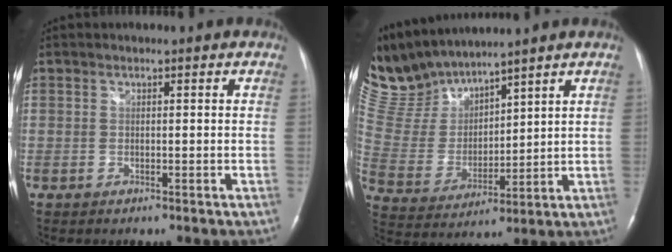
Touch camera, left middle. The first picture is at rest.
{"total": 11.5, "force": [11.2, 1.5, 2.0], "torque": [-0.070, 0.009, 0.248]}